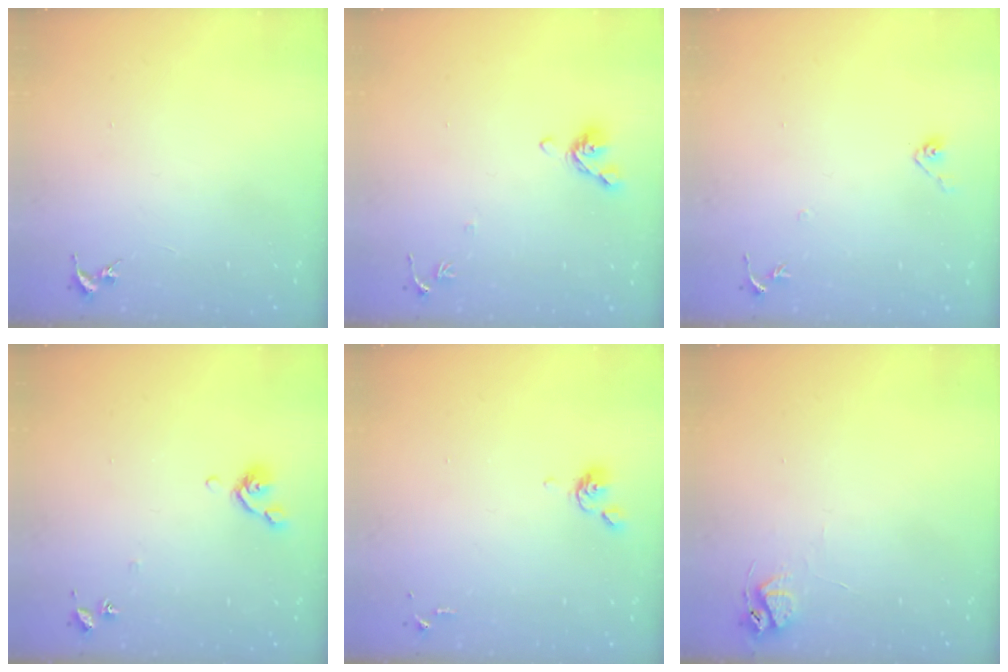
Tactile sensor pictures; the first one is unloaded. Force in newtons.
{"total": 7.3, "press": 7.1, "slide": 1.6}
{"total": 4.1, "press": 4.0, "slide": 1.0}
{"total": 7.0, "press": 6.8, "slide": 1.4}
{"total": 4.9, "press": 4.8, "slide": 0.9}
{"total": 6.6, "press": 6.6, "slide": 0.7}